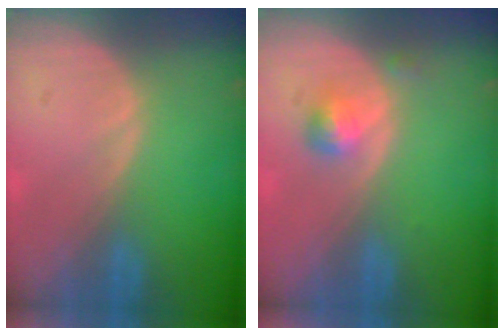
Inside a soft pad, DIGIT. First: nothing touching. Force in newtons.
{"total": 2.4, "press": 2.4, "slide": 0.2}